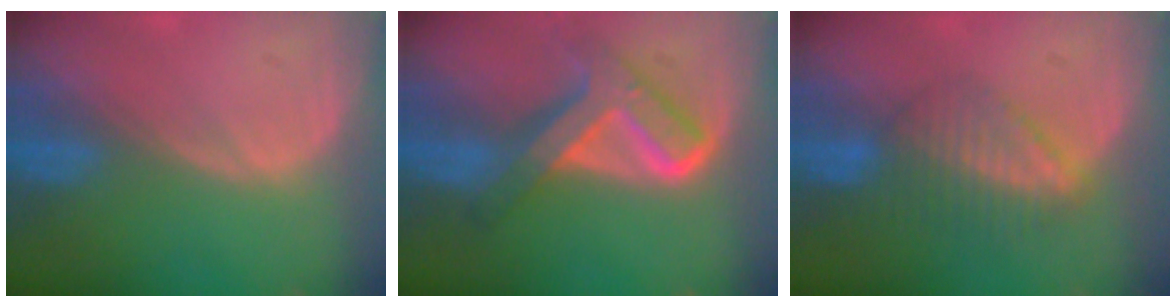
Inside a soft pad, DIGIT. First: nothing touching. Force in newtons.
{"total": 8.4, "press": 8.4, "slide": 0.6}
{"total": 6.5, "press": 5.9, "slide": 2.7}